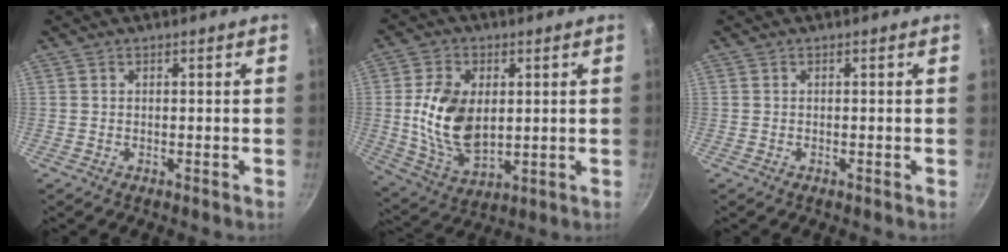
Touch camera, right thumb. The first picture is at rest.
{"total": 14.0, "force": [1.3, 8.8, 10.8], "torque": [-0.183, -0.014, 0.032]}
{"total": 0.0}